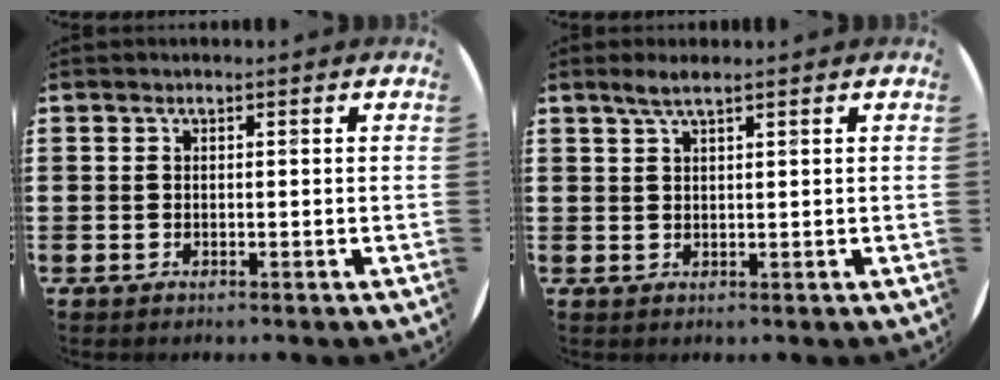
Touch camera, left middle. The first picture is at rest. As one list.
[{"total": 2.3, "force": [1.7, 0.1, 1.6], "torque": [-0.032, 0.003, 0.030]}]